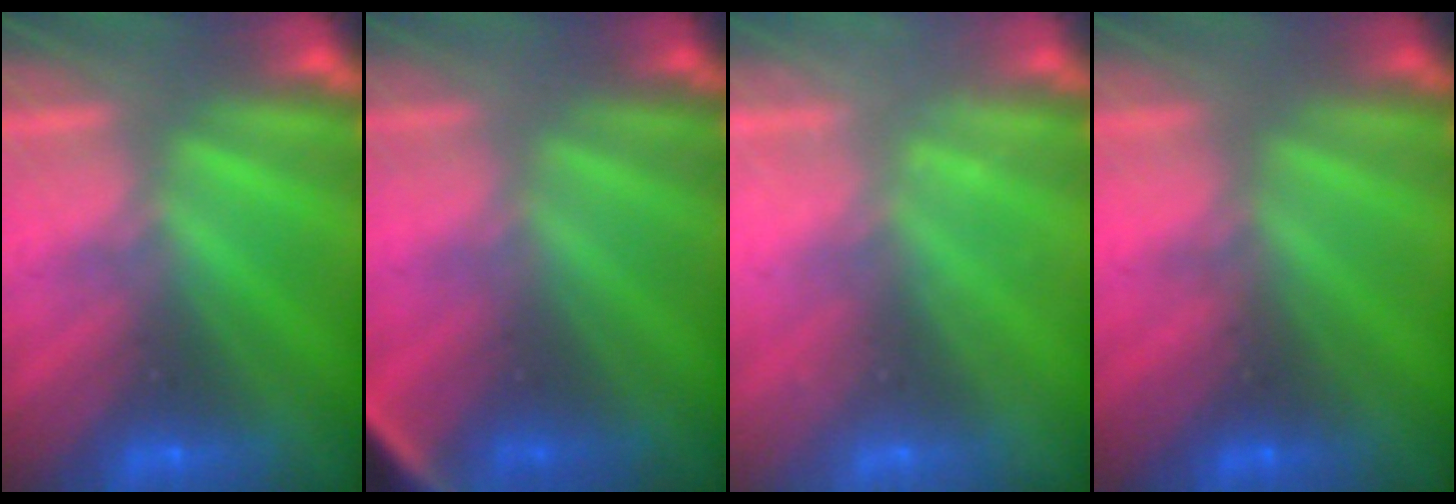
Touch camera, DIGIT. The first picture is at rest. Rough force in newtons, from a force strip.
{"total": 2.8}
{"total": 2.2}
{"total": 5.0}